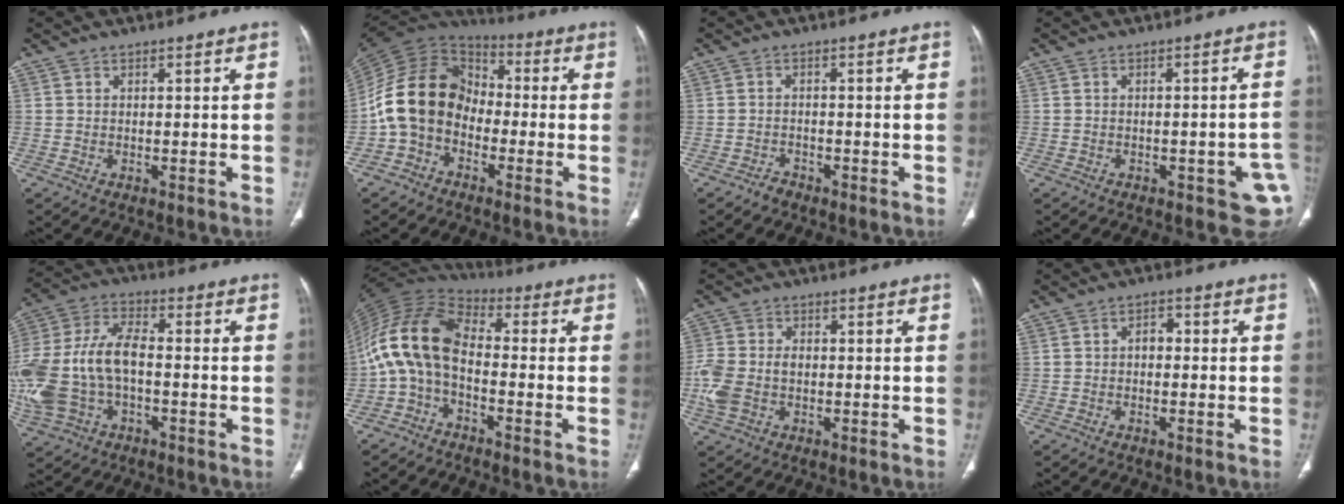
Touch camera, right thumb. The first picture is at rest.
{"total": 14.5, "force": [-3.4, 11.1, 8.6], "torque": [-0.152, 0.057, -0.079]}
{"total": 1.6, "force": [-1.4, 0.8, 0.1], "torque": [-0.007, 0.006, -0.025]}
{"total": 7.6, "force": [-2.6, 3.2, 6.3], "torque": [-0.058, 0.009, -0.027]}
{"total": 18.3, "force": [-2.7, 10.5, 14.7], "torque": [-0.343, 0.025, -0.044]}
{"total": 13.8, "force": [-2.5, 7.8, 11.1], "torque": [-0.218, 0.059, -0.063]}
{"total": 7.7, "force": [-1.3, 5.4, 5.3], "torque": [-0.134, 0.017, -0.025]}
{"total": 2.4, "force": [-0.4, 1.7, 1.7], "torque": [-0.018, 0.012, -0.012]}